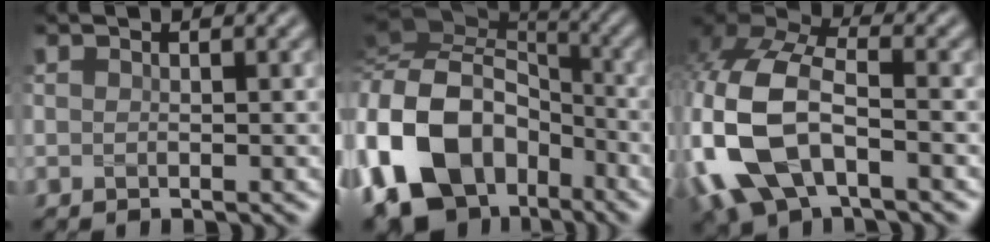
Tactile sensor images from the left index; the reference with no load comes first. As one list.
[{"total": 16.0, "force": [-5.6, 11.3, 9.9], "torque": [-0.231, -0.010, -0.109]}, {"total": 11.6, "force": [-3.5, 6.8, 8.8], "torque": [-0.230, 0.003, -0.070]}]